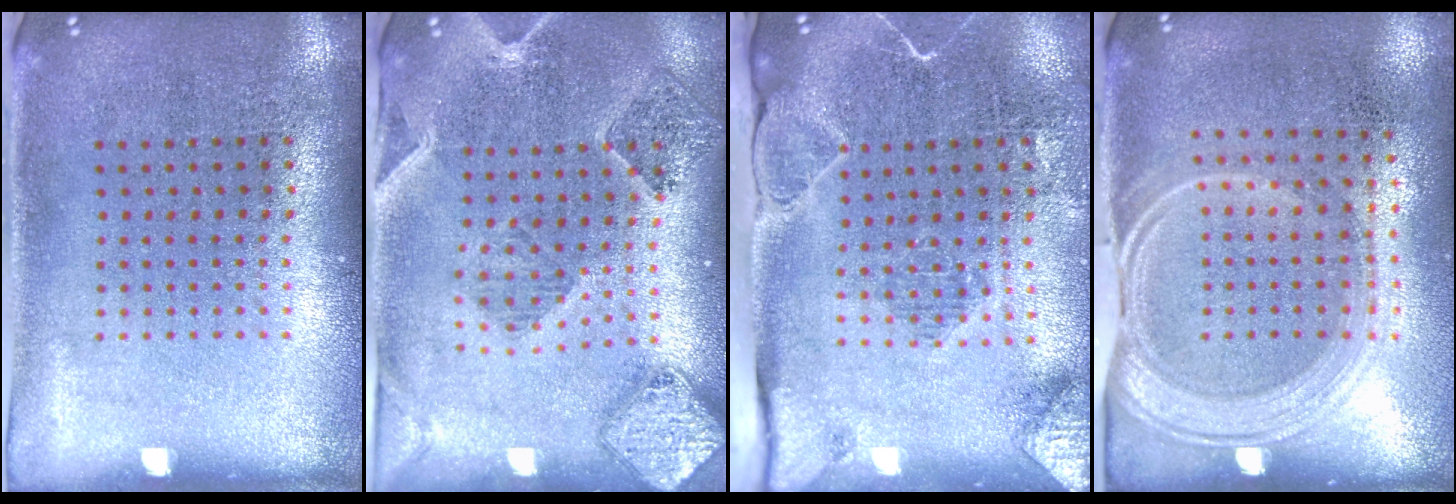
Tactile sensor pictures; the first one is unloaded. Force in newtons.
{"total": 1.6, "press": 1.6, "slide": 0.3}
{"total": 2.1, "press": 2.1, "slide": 0.5}
{"total": 1.6, "press": 1.4, "slide": 0.9}